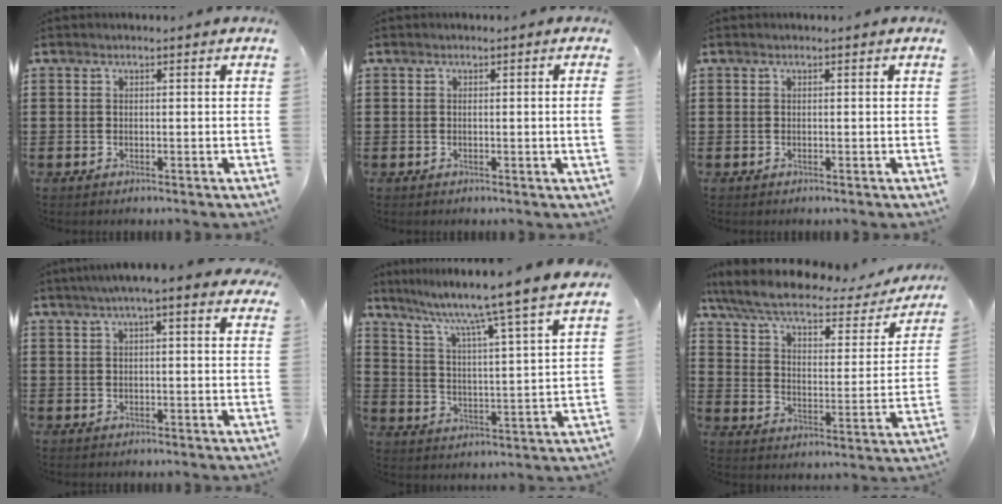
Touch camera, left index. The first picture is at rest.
{"total": 1.1, "force": [0.0, -0.5, 1.0], "torque": [-0.016, -0.006, -0.003]}
{"total": 0.0}
{"total": 4.0, "force": [2.6, 0.3, 3.1], "torque": [-0.066, 0.005, 0.045]}
{"total": 7.0, "force": [5.9, -1.7, 3.3], "torque": [-0.089, -0.054, 0.087]}
{"total": 6.9, "force": [5.3, 1.4, 4.2], "torque": [-0.101, -0.031, 0.086]}